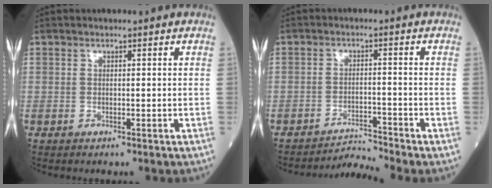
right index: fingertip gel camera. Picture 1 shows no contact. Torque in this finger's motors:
{"motor_torque": [-0.02, -0.28, 0.12, -0.01]}